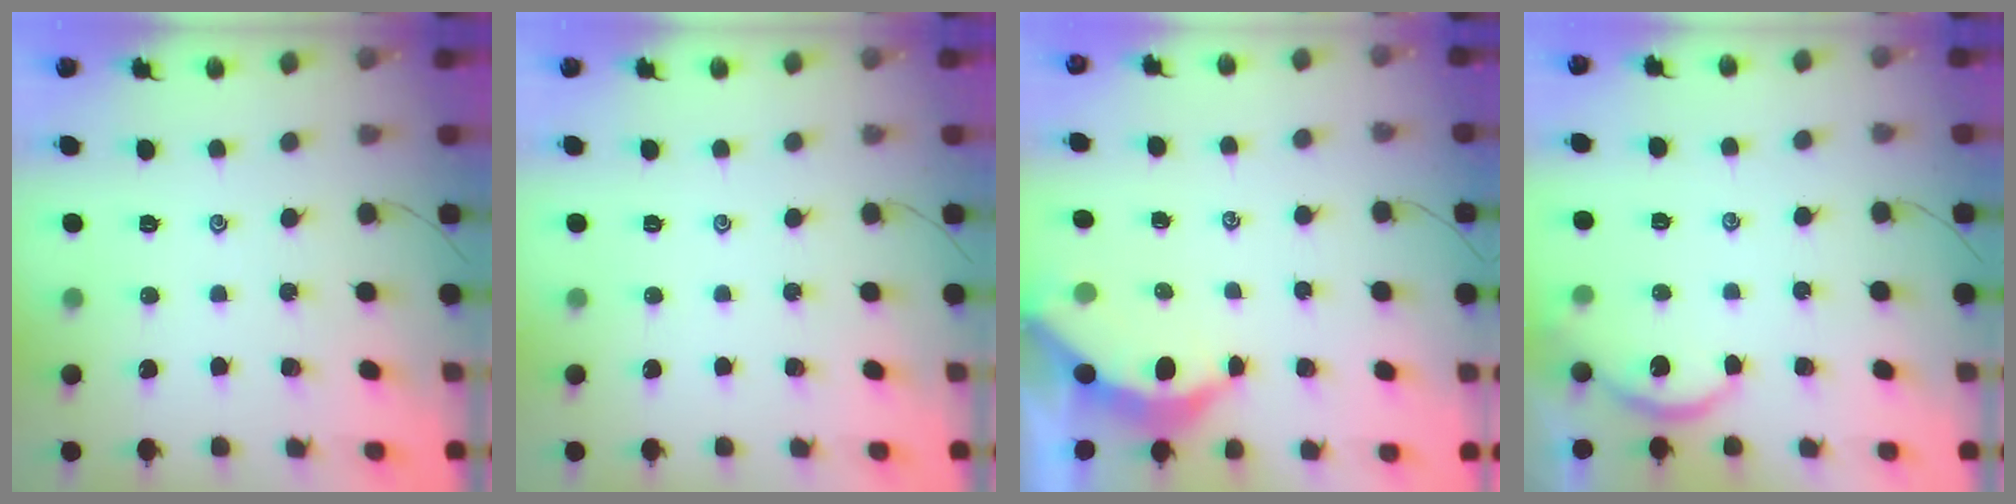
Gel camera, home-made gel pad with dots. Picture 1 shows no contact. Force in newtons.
{"total": 0.0}
{"total": 3.7, "press": 3.7, "slide": 0.4}
{"total": 5.3, "press": 5.3, "slide": 0.5}